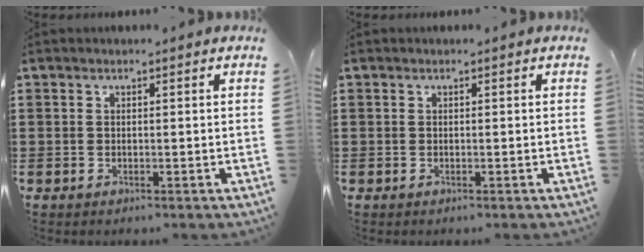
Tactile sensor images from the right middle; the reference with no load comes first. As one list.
[{"total": 0.0}]